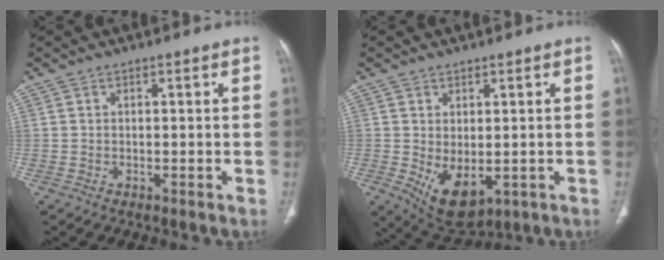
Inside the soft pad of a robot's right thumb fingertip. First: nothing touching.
{"total": 8.4, "force": [-1.6, 4.7, 6.7], "torque": [-0.099, -0.009, 0.000]}